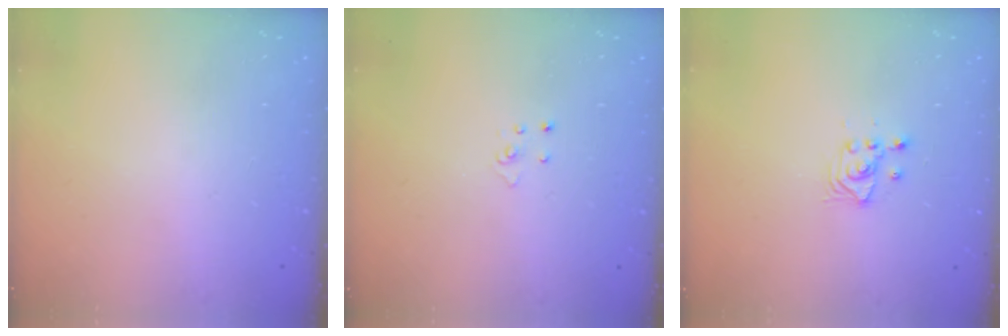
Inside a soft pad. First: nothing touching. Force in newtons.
{"total": 3.0, "press": 2.9, "slide": 0.3}
{"total": 3.4, "press": 3.4, "slide": 0.4}